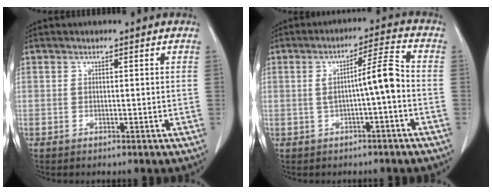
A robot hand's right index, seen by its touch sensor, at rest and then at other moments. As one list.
[{"total": 6.2, "force": [-0.7, 0.0, 6.2], "torque": [-0.097, 0.018, -0.010]}]